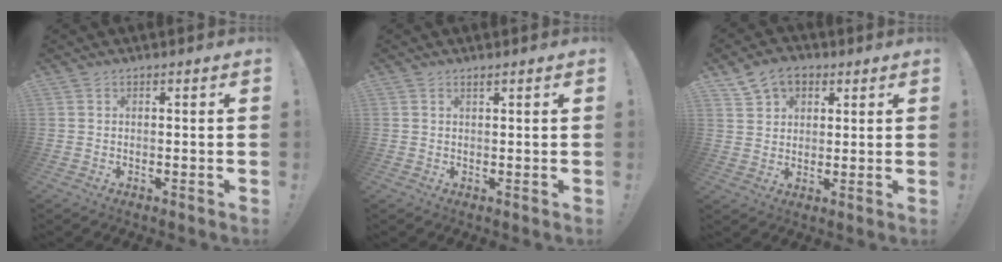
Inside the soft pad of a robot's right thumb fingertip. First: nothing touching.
{"total": 0.7, "force": [0.6, 0.0, 0.4], "torque": [-0.008, 0.000, 0.012]}
{"total": 8.3, "force": [4.6, 5.9, 3.4], "torque": [-0.052, -0.016, 0.090]}